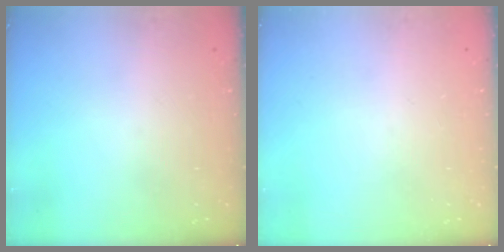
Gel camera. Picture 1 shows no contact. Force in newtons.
{"total": 0.0}